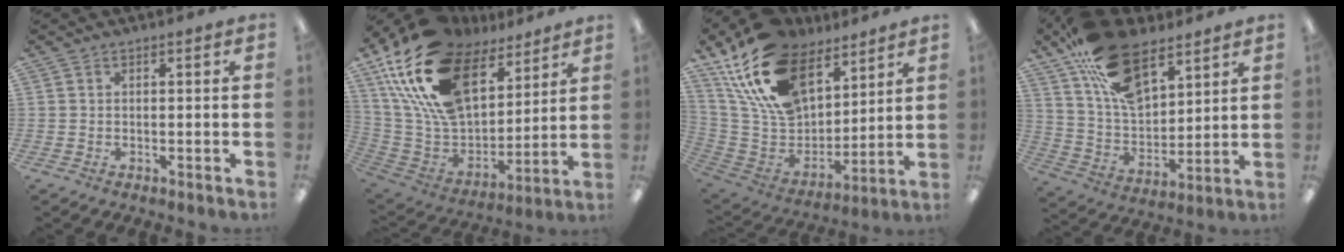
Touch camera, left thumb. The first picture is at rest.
{"total": 25.5, "force": [14.5, 14.6, 15.0], "torque": [-0.314, -0.074, 0.262]}
{"total": 23.2, "force": [14.3, 13.4, 12.4], "torque": [-0.251, -0.070, 0.267]}
{"total": 20.7, "force": [12.3, 10.9, 12.6], "torque": [-0.225, -0.051, 0.227]}